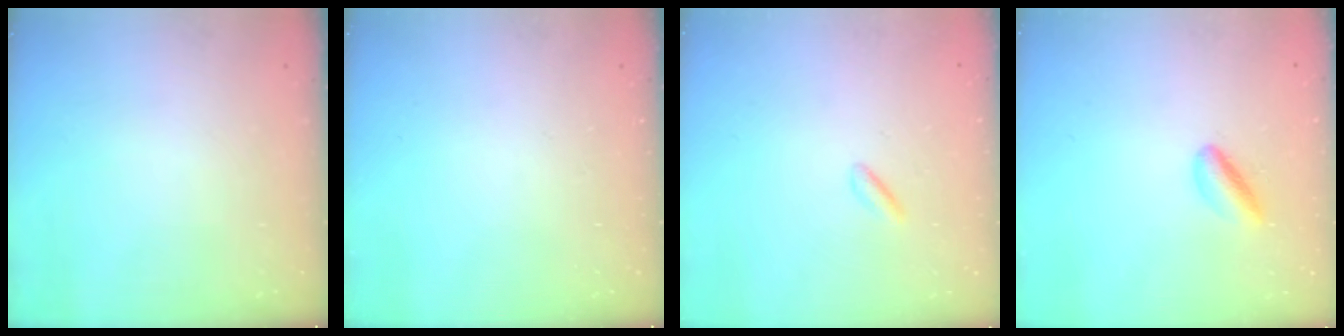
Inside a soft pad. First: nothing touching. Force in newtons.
{"total": 0.0}
{"total": 1.5, "press": 1.3, "slide": 0.8}
{"total": 4.6, "press": 4.5, "slide": 1.2}